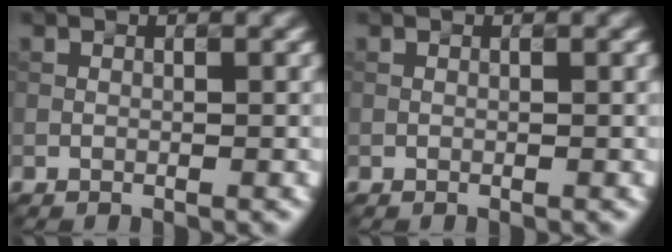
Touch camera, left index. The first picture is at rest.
{"total": 0.0}